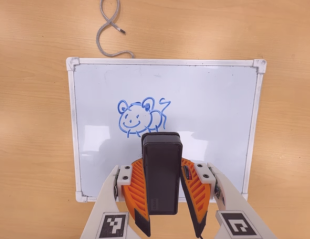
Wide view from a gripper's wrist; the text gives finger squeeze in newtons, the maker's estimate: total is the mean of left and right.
{"total": 8.9, "left": 7.1, "right": 10.7}